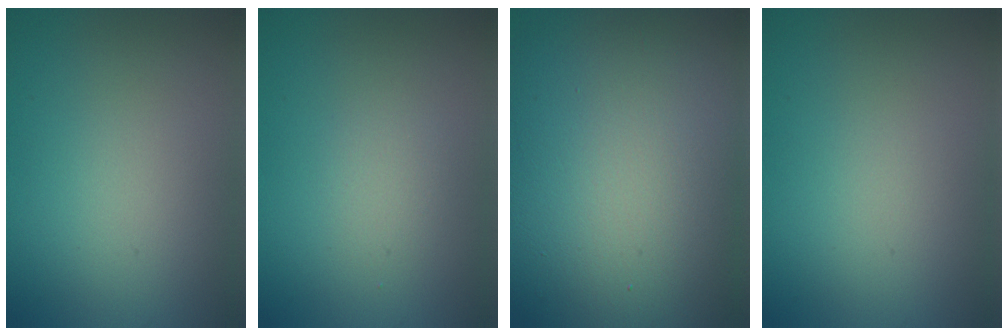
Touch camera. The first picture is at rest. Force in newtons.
{"total": 1.1, "press": 1.1, "slide": 0.0}
{"total": 21.2, "press": 21.1, "slide": 1.4}
{"total": 0.0}